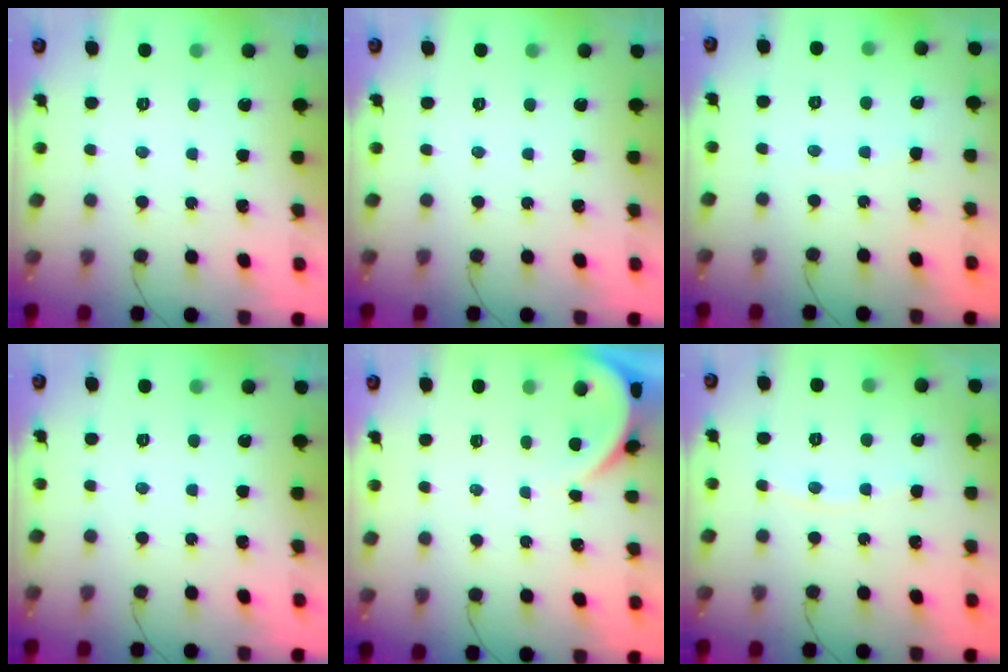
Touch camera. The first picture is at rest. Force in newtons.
{"total": 0.0}
{"total": 1.8, "press": 1.8, "slide": 0.2}
{"total": 0.0}
{"total": 2.1, "press": 2.1, "slide": 0.2}
{"total": 2.9, "press": 2.8, "slide": 0.4}